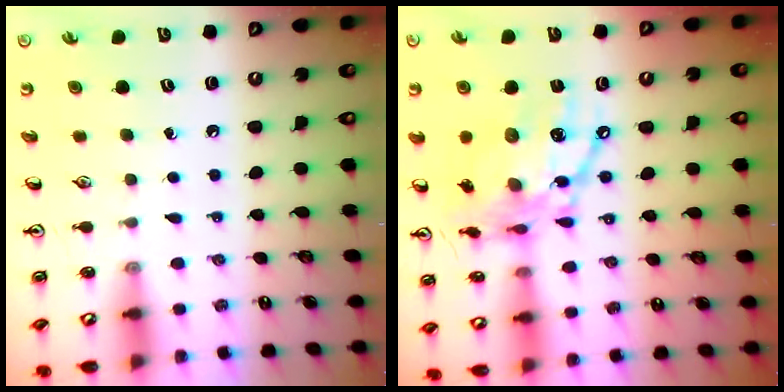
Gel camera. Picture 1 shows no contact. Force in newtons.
{"total": 17.7, "press": 17.6, "slide": 1.5}